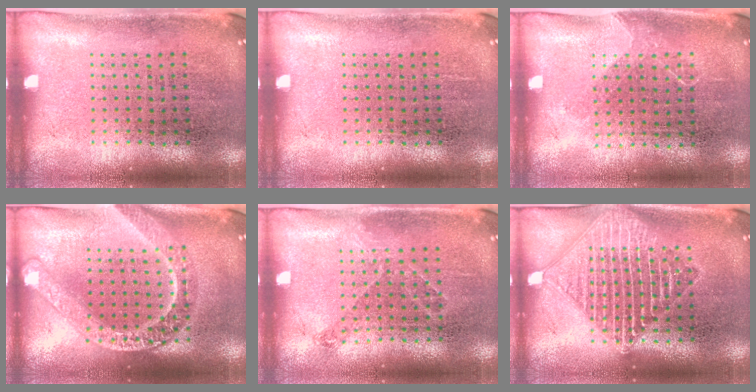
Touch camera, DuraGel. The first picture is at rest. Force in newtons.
{"total": 0.0}
{"total": 1.1, "press": 0.8, "slide": 0.7}
{"total": 2.4, "press": 2.4, "slide": 0.2}
{"total": 0.9, "press": 0.7, "slide": 0.5}
{"total": 3.3, "press": 3.3, "slide": 0.5}